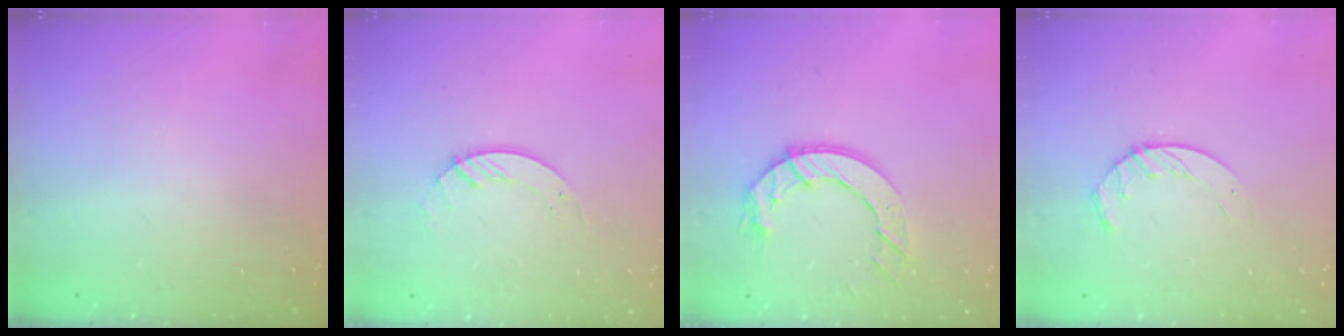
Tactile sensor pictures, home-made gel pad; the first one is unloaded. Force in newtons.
{"total": 3.2, "press": 3.2, "slide": 0.1}
{"total": 10.6, "press": 10.6, "slide": 0.9}
{"total": 4.6, "press": 4.6, "slide": 0.5}